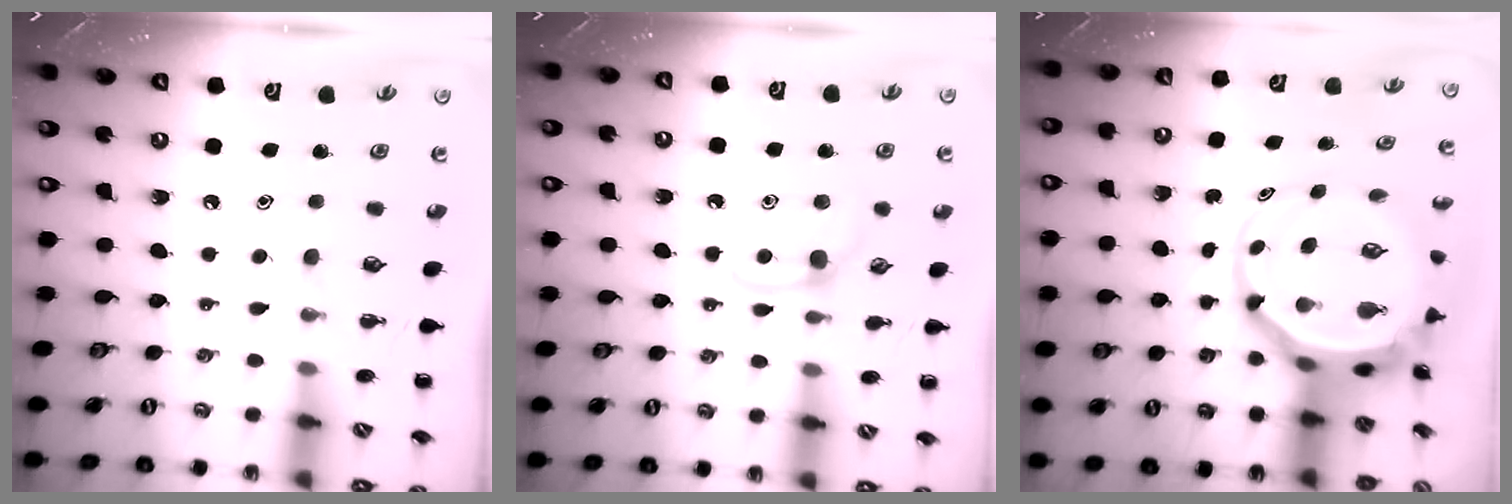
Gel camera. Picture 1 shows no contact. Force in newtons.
{"total": 4.6, "press": 4.4, "slide": 1.4}
{"total": 6.4, "press": 6.2, "slide": 1.6}